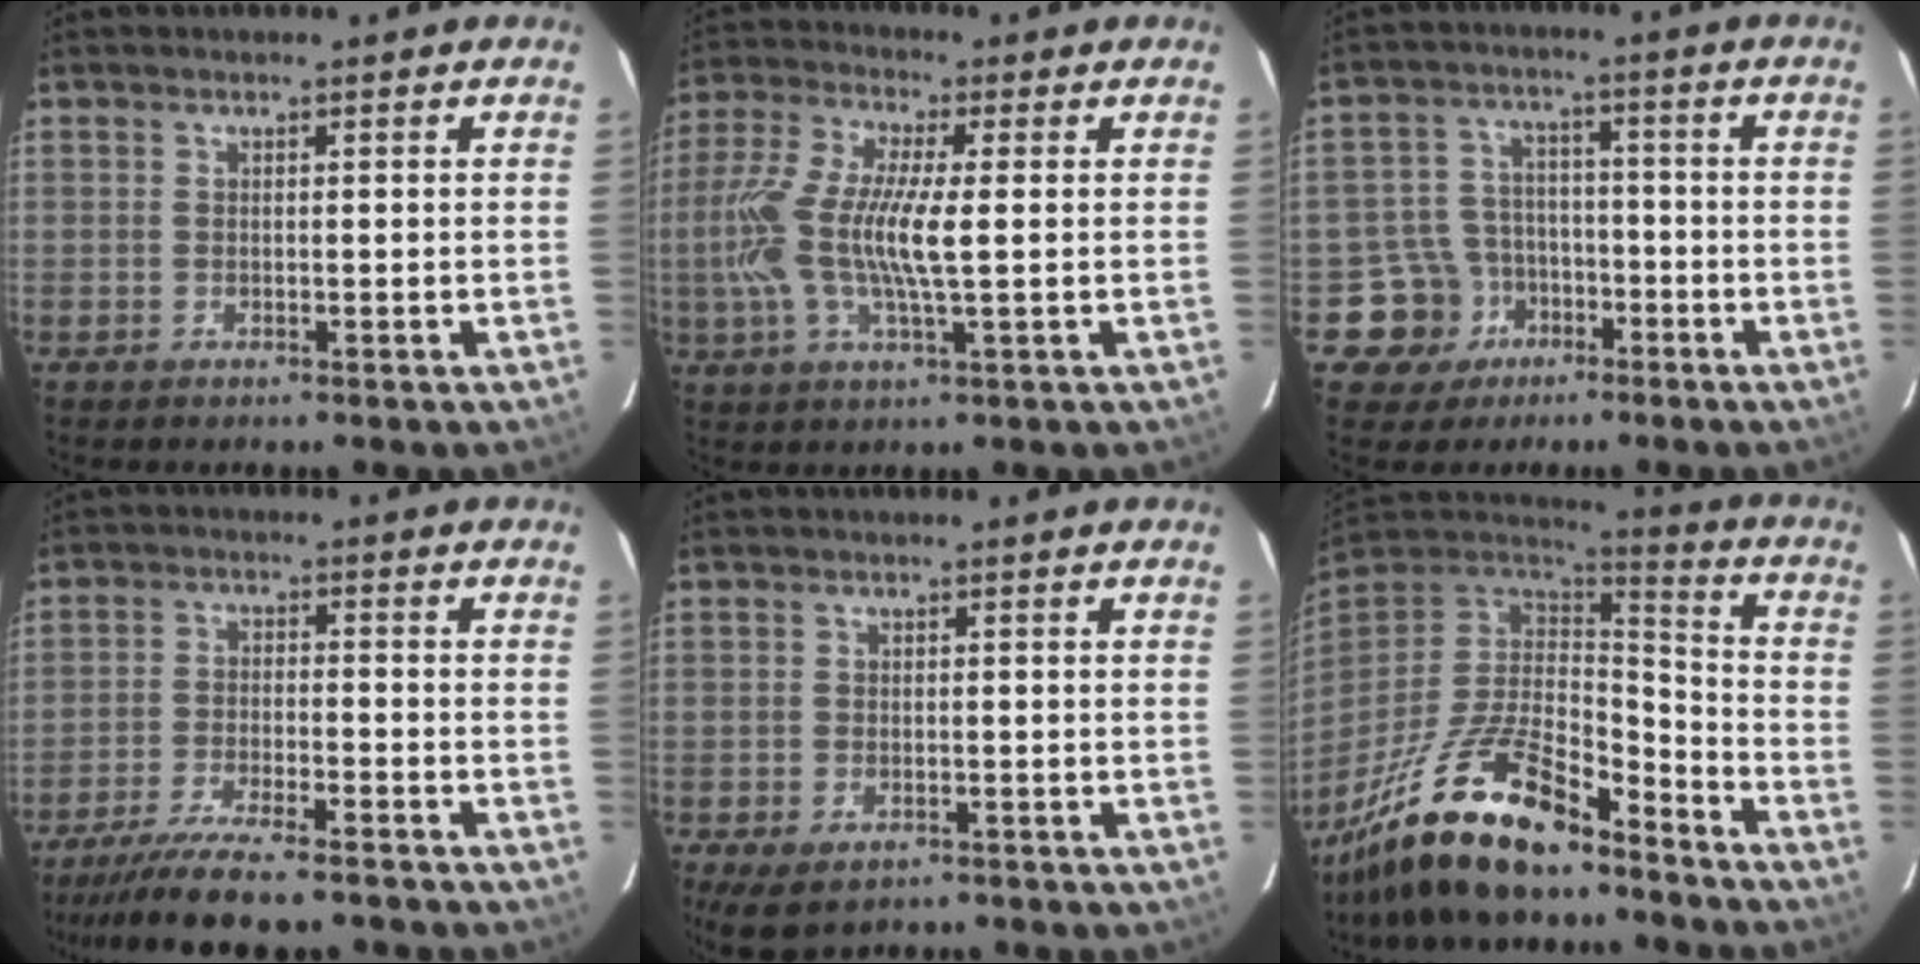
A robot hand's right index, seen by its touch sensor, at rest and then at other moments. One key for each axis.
{"total": 13.3, "fx": -0.5, "fy": 2.8, "fz": 13.0, "tx": -0.263, "ty": -0.001, "tz": -0.015}
{"total": 8.6, "fx": -4.4, "fy": 7.4, "fz": 0.5, "tx": -0.038, "ty": 0.032, "tz": -0.064}
{"total": 13.2, "fx": -11.3, "fy": 2.3, "fz": 6.5, "tx": -0.144, "ty": -0.024, "tz": -0.187}
{"total": 5.3, "fx": -3.2, "fy": 3.0, "fz": 2.9, "tx": -0.067, "ty": -0.019, "tz": -0.050}
{"total": 22.0, "fx": -15.7, "fy": 7.4, "fz": 13.6, "tx": -0.271, "ty": -0.027, "tz": -0.273}